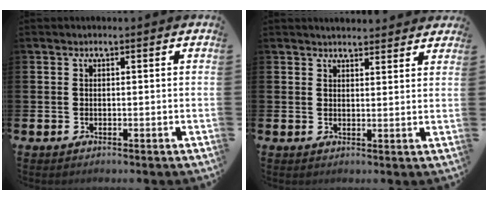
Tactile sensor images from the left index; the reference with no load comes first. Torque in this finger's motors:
{"motor_torque": [0.21, -0.52, 0.08, 0.07]}